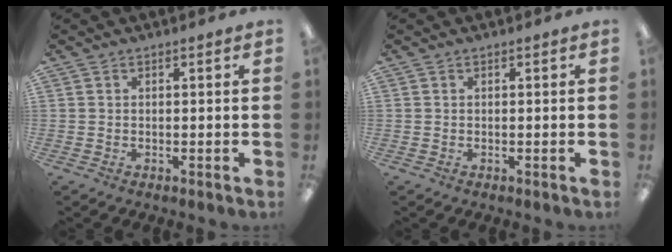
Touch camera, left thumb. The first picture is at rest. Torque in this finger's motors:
{"motor_torque": [0.00, 0.00, 0.01, -0.01, 0.00]}